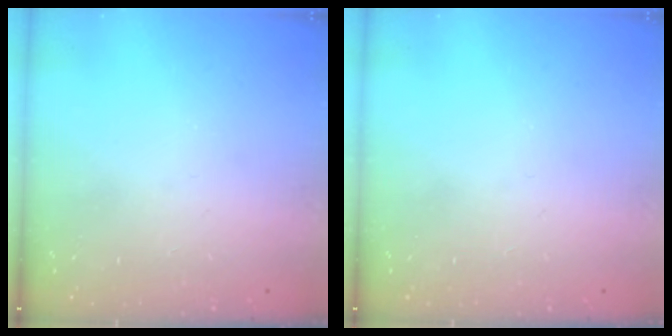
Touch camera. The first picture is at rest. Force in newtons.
{"total": 0.0}